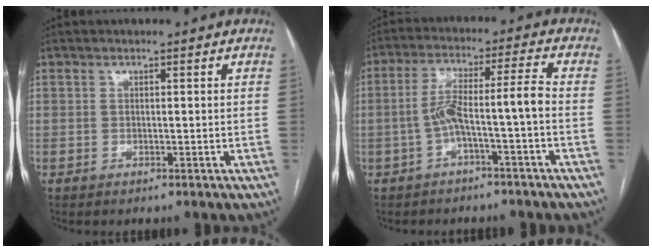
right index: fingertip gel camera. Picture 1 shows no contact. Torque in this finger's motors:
{"motor_torque": [0.58, 0.19, 0.42, 0.12]}